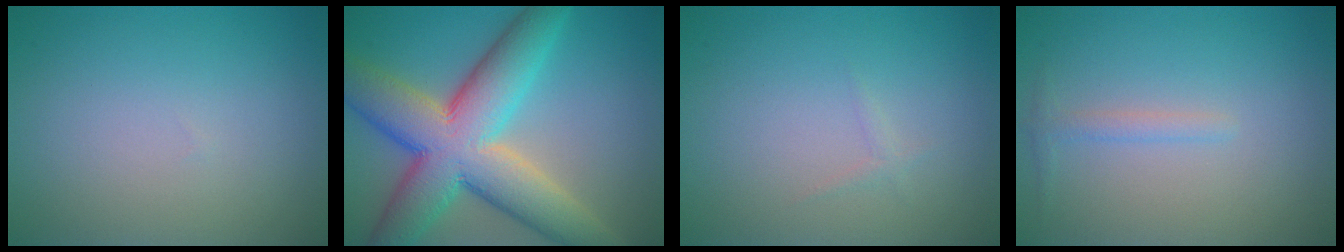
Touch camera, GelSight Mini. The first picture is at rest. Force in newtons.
{"total": 12.0, "press": 12.0, "slide": 0.7}
{"total": 0.5, "press": 0.5, "slide": 0.0}
{"total": 1.1, "press": 1.1, "slide": 0.0}